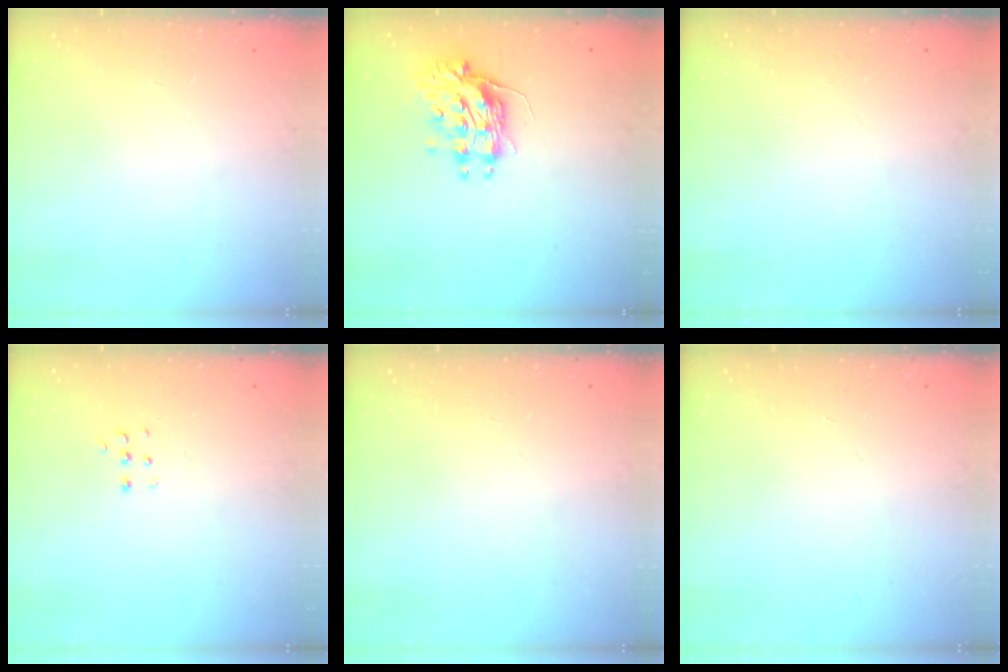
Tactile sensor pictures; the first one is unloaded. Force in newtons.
{"total": 10.6, "press": 10.6, "slide": 0.7}
{"total": 0.0}
{"total": 3.8, "press": 3.8, "slide": 0.6}
{"total": 0.0}
{"total": 0.0}